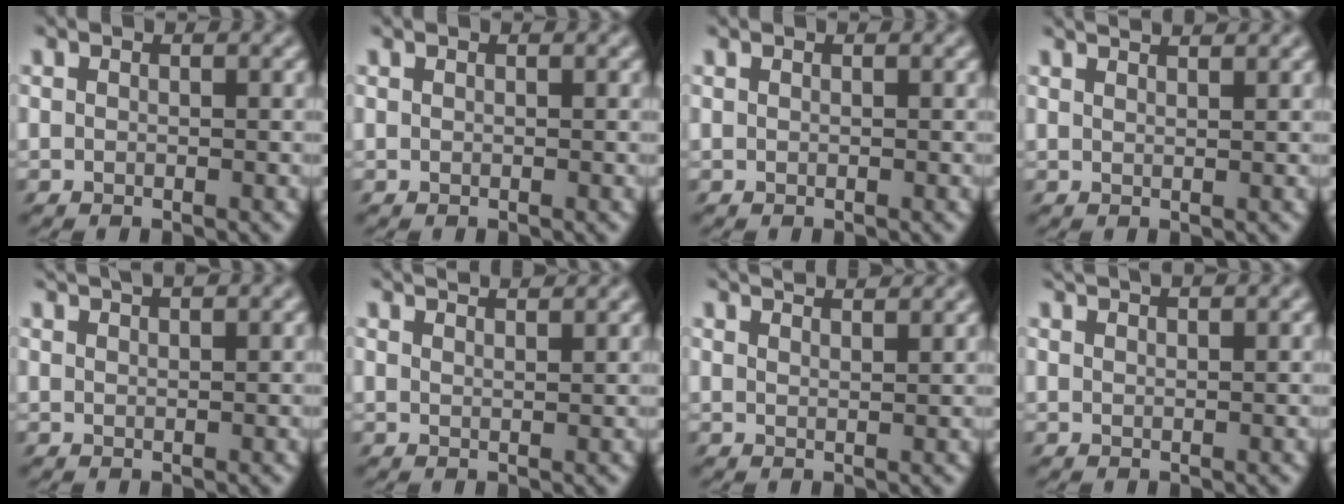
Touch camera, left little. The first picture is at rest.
{"total": 0.0}
{"total": 0.0}
{"total": 2.6, "force": [2.5, 0.0, 0.9], "torque": [-0.020, 0.021, 0.029]}
{"total": 3.0, "force": [2.6, 0.3, 1.5], "torque": [-0.036, 0.023, 0.038]}
{"total": 3.5, "force": [3.3, 0.1, 1.2], "torque": [-0.029, 0.018, 0.039]}
{"total": 3.9, "force": [3.7, 0.2, 1.4], "torque": [-0.033, 0.018, 0.043]}
{"total": 2.4, "force": [2.3, -0.2, 0.8], "torque": [-0.025, 0.016, 0.041]}